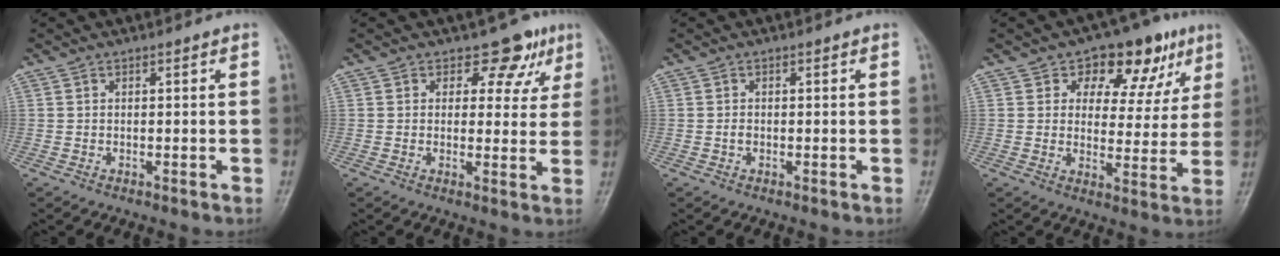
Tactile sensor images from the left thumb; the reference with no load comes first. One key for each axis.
{"total": 6.2, "fx": 3.8, "fy": 4.3, "fz": 2.3, "tx": 0.012, "ty": -0.014, "tz": 0.041}
{"total": 0.8, "fx": -0.2, "fy": 0.6, "fz": 0.5, "tx": -0.008, "ty": 0.001, "tz": -0.004}
{"total": 13.4, "fx": 7.2, "fy": 8.5, "fz": 7.5, "tx": -0.036, "ty": -0.018, "tz": 0.097}